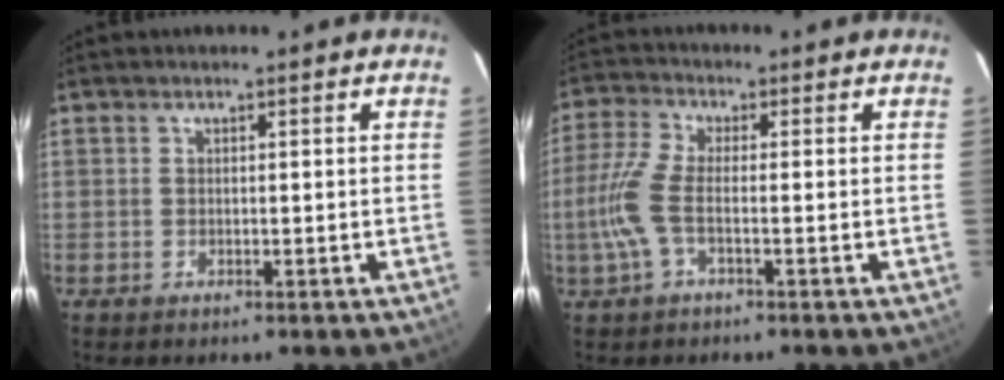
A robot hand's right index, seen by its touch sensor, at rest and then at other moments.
{"total": 7.0, "force": [-1.8, 1.8, 6.5], "torque": [-0.158, 0.001, -0.037]}